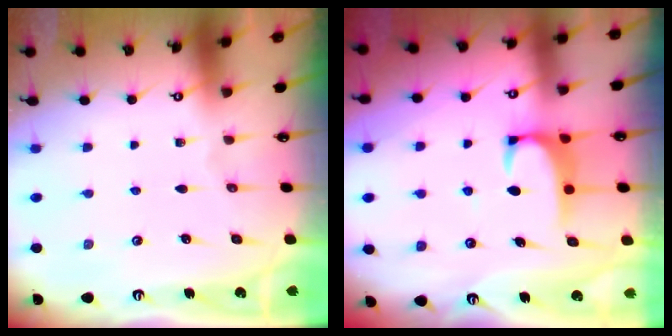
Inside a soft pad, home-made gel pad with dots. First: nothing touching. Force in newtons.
{"total": 1.9, "press": 1.9, "slide": 0.3}